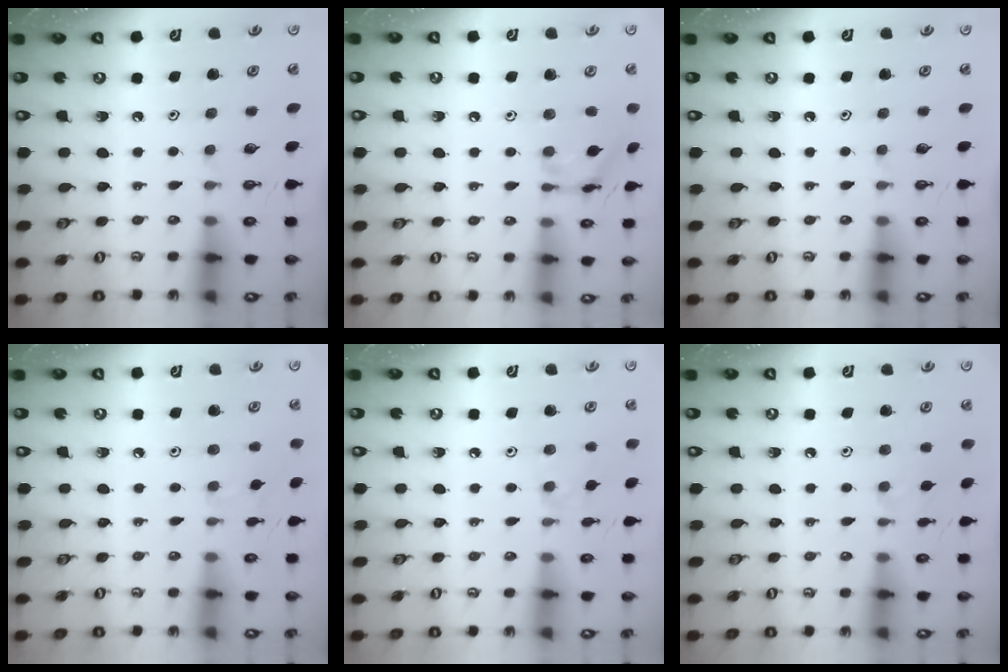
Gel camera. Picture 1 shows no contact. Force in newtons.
{"total": 11.8, "press": 11.8, "slide": 0.9}
{"total": 0.0}
{"total": 2.4, "press": 2.3, "slide": 0.5}
{"total": 4.5, "press": 4.5, "slide": 0.7}
{"total": 2.7, "press": 2.7, "slide": 0.4}